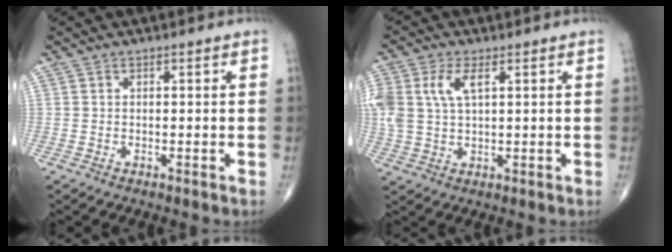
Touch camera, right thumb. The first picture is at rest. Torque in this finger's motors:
{"motor_torque": [-0.11, 0.16, 0.93, 0.02, 0.10]}